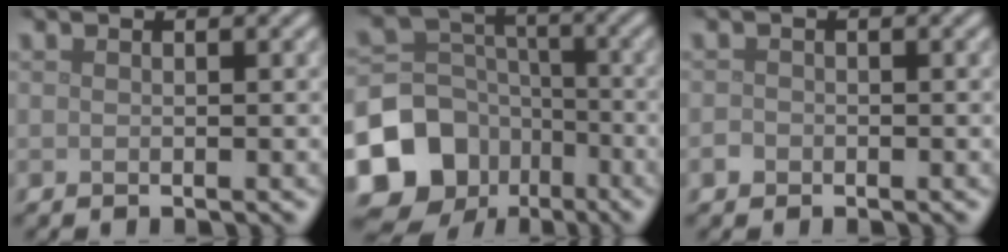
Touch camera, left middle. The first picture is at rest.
{"total": 12.9, "force": [-7.0, 10.1, 3.8], "torque": [-0.102, -0.022, -0.126]}
{"total": 0.8, "force": [-0.5, 0.7, 0.2], "torque": [-0.001, -0.001, -0.011]}